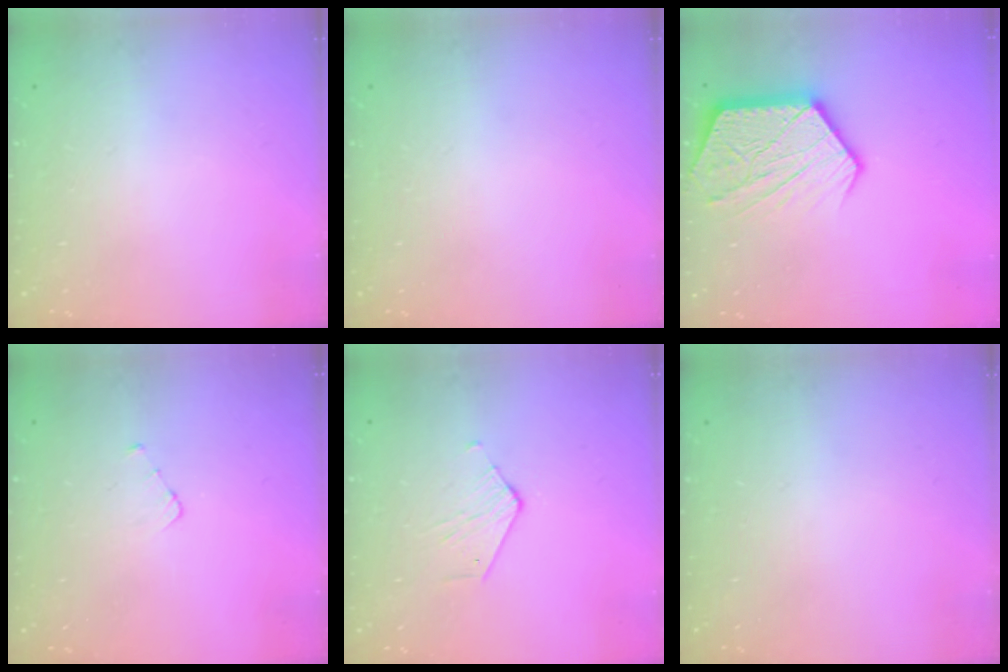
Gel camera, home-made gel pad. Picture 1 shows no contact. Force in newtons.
{"total": 0.0}
{"total": 14.5, "press": 14.5, "slide": 1.1}
{"total": 2.7, "press": 2.7, "slide": 0.3}
{"total": 2.7, "press": 2.7, "slide": 0.3}
{"total": 0.0}